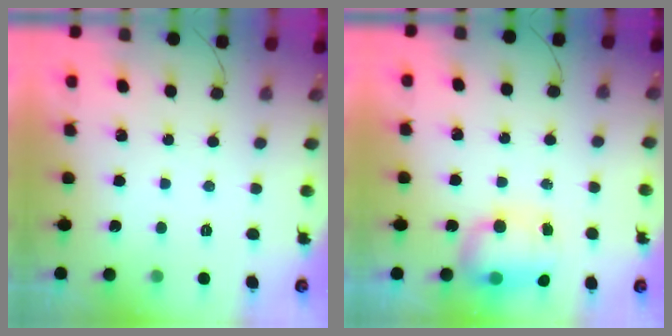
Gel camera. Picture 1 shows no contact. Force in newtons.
{"total": 8.7, "press": 8.3, "slide": 2.5}